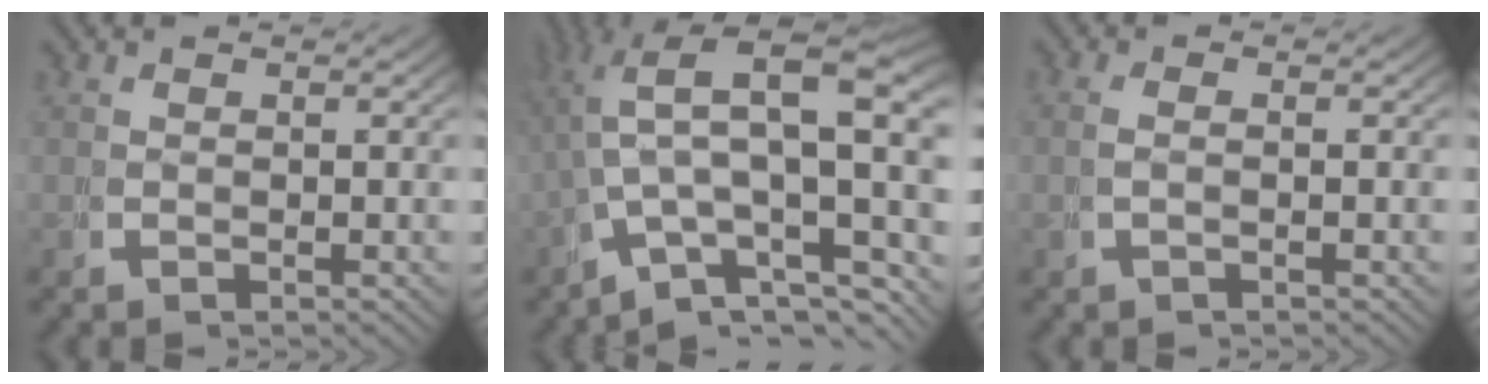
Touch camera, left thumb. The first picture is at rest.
{"total": 13.3, "force": [0.1, 8.3, 10.4], "torque": [-0.181, -0.033, 0.012]}
{"total": 1.1, "force": [-0.1, 0.0, 1.1], "torque": [-0.027, 0.002, -0.001]}